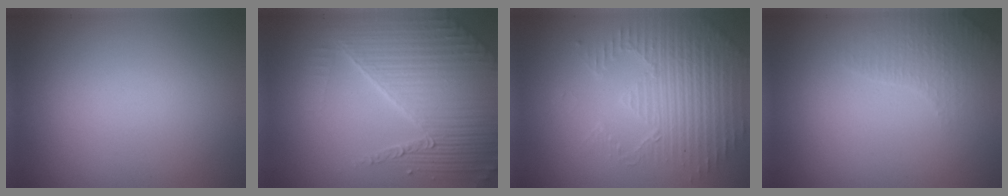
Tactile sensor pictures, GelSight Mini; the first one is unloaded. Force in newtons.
{"total": 6.5, "press": 5.2, "slide": 3.9}
{"total": 3.8, "press": 3.7, "slide": 1.0}
{"total": 2.3, "press": 2.2, "slide": 0.7}